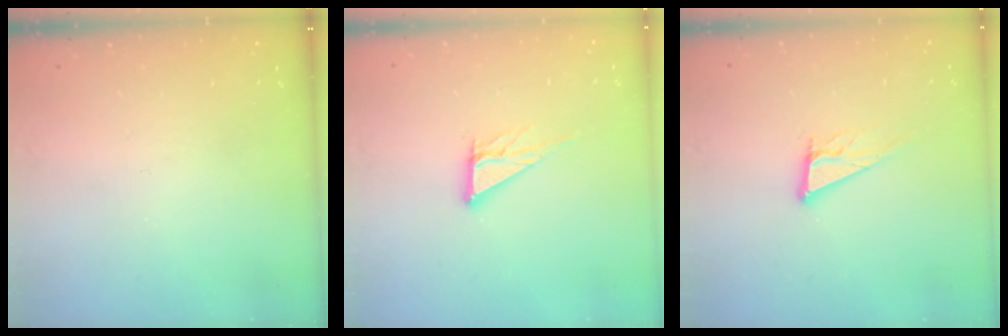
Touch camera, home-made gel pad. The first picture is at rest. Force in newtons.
{"total": 8.0, "press": 8.0, "slide": 0.7}
{"total": 10.8, "press": 10.5, "slide": 2.6}